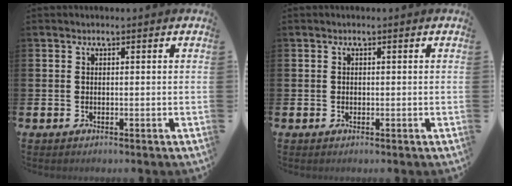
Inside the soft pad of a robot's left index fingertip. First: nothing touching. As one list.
[{"total": 0.0}]